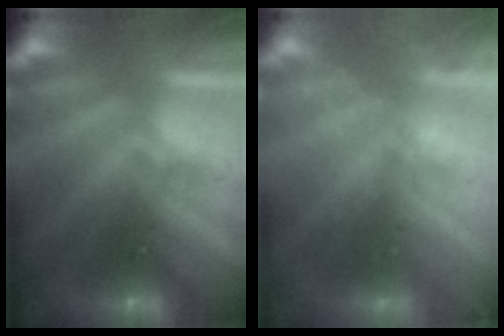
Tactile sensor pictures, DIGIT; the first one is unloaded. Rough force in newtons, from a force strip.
{"total": 2.4}